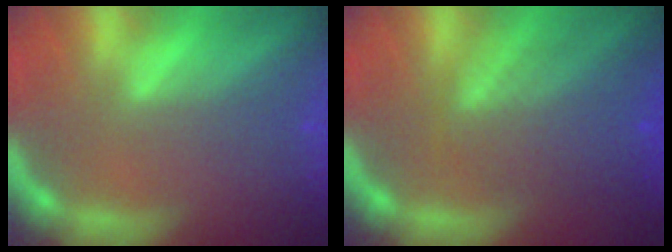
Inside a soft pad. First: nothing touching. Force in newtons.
{"total": 6.1}